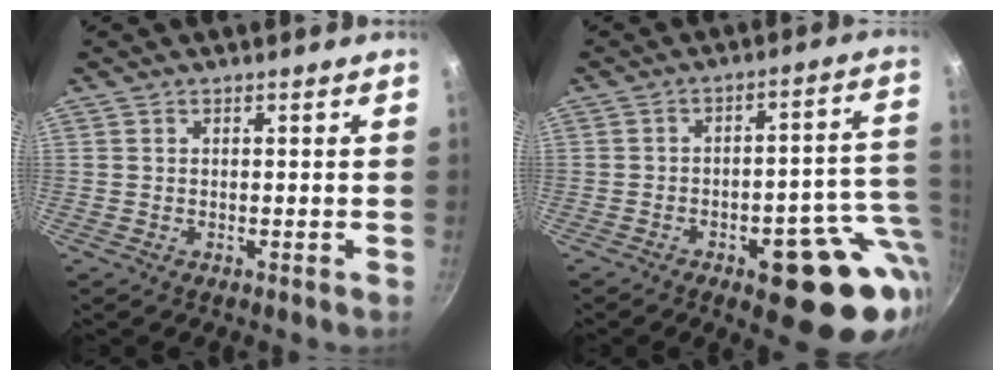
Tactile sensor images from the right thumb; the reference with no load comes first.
{"total": 19.5, "force": [-6.5, 6.8, 17.1], "torque": [-0.152, 0.041, -0.068]}